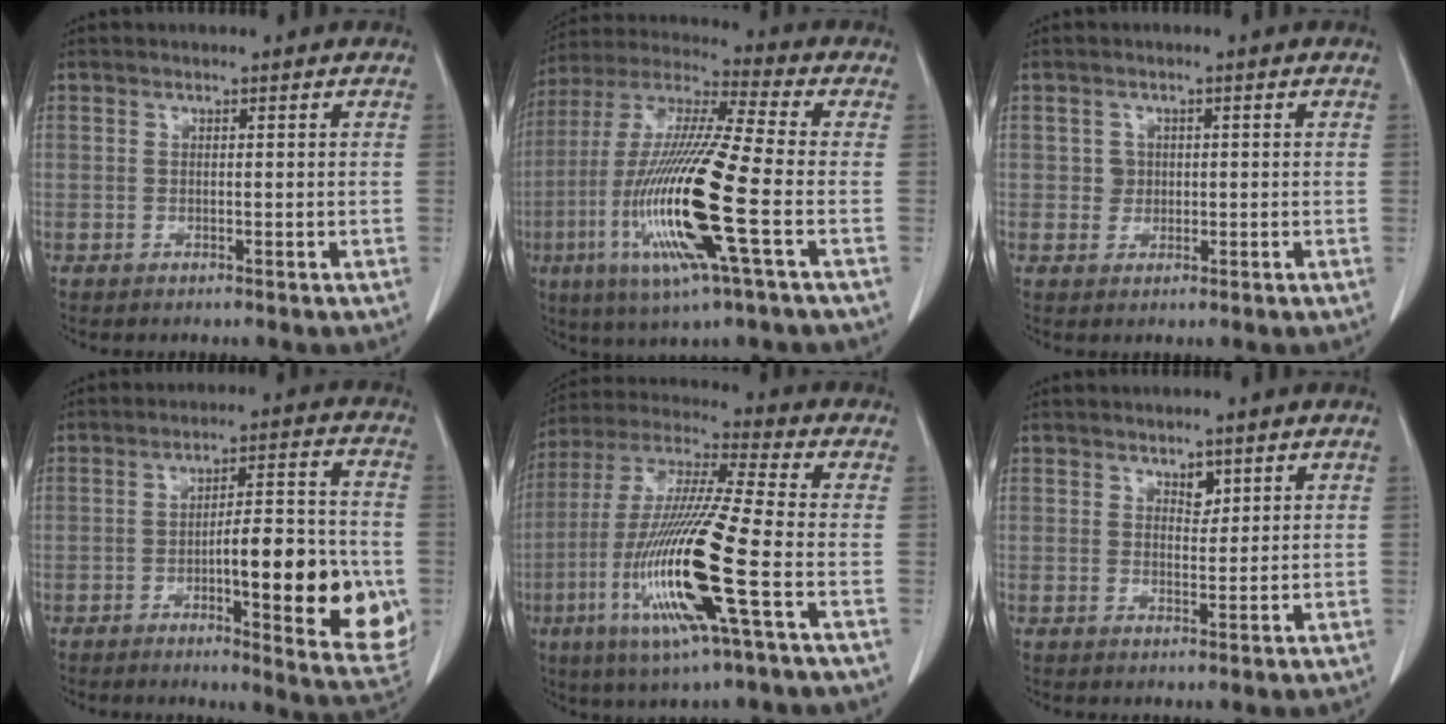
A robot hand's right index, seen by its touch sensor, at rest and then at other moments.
{"total": 19.7, "force": [-5.3, 0.9, 18.9], "torque": [-0.403, -0.022, -0.104]}
{"total": 1.9, "force": [0.2, 1.8, 0.3], "torque": [-0.001, 0.005, 0.005]}
{"total": 17.5, "force": [-3.8, 3.4, 16.7], "torque": [-0.186, 0.013, -0.040]}
{"total": 18.8, "force": [-5.6, 0.5, 17.9], "torque": [-0.380, -0.022, -0.111]}
{"total": 2.1, "force": [1.4, 1.2, 1.1], "torque": [-0.013, -0.005, 0.025]}